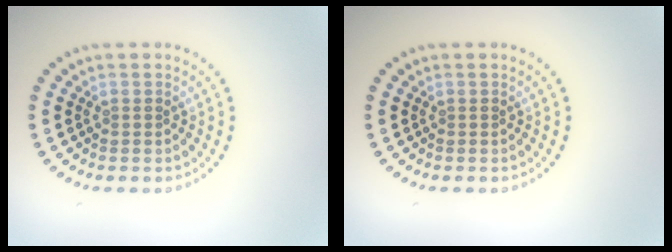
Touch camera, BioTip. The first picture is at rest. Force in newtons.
{"total": 0.0}